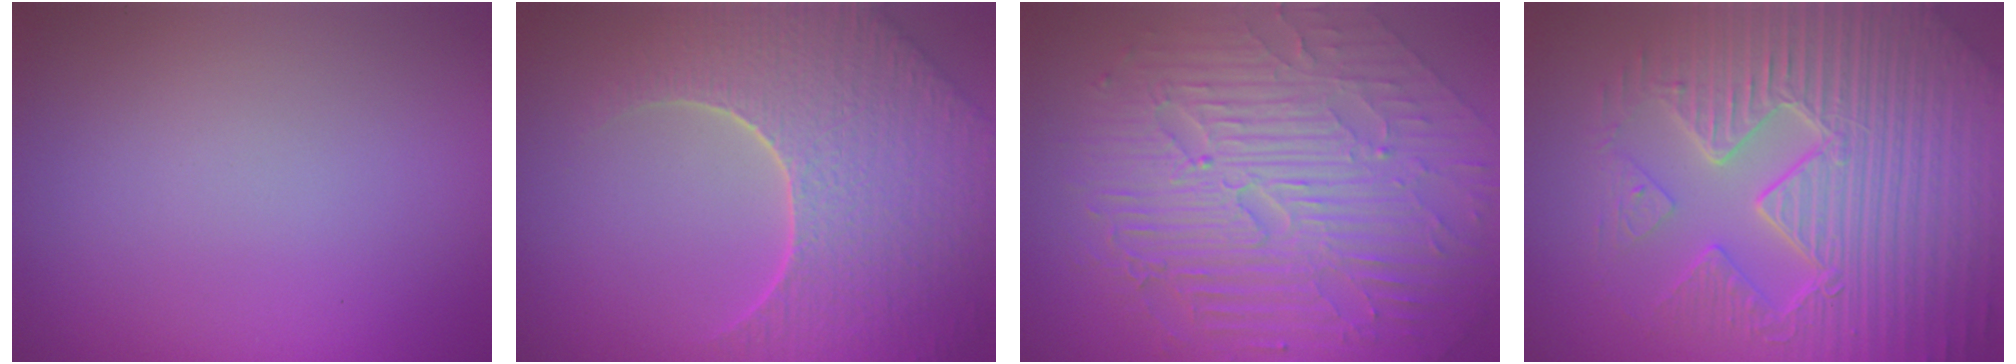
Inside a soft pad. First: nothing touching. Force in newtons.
{"total": 8.7, "press": 6.2, "slide": 6.1}
{"total": 10.1, "press": 6.7, "slide": 7.6}
{"total": 9.6, "press": 6.8, "slide": 6.8}